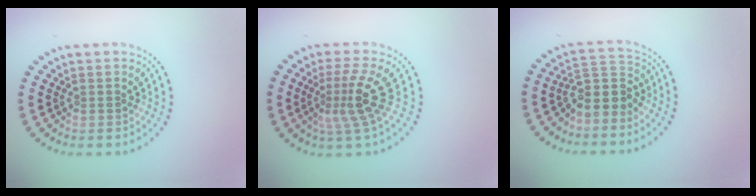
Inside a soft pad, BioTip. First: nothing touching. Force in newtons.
{"total": 3.8, "press": 2.6, "slide": 2.8}
{"total": 3.5, "press": 2.9, "slide": 2.1}